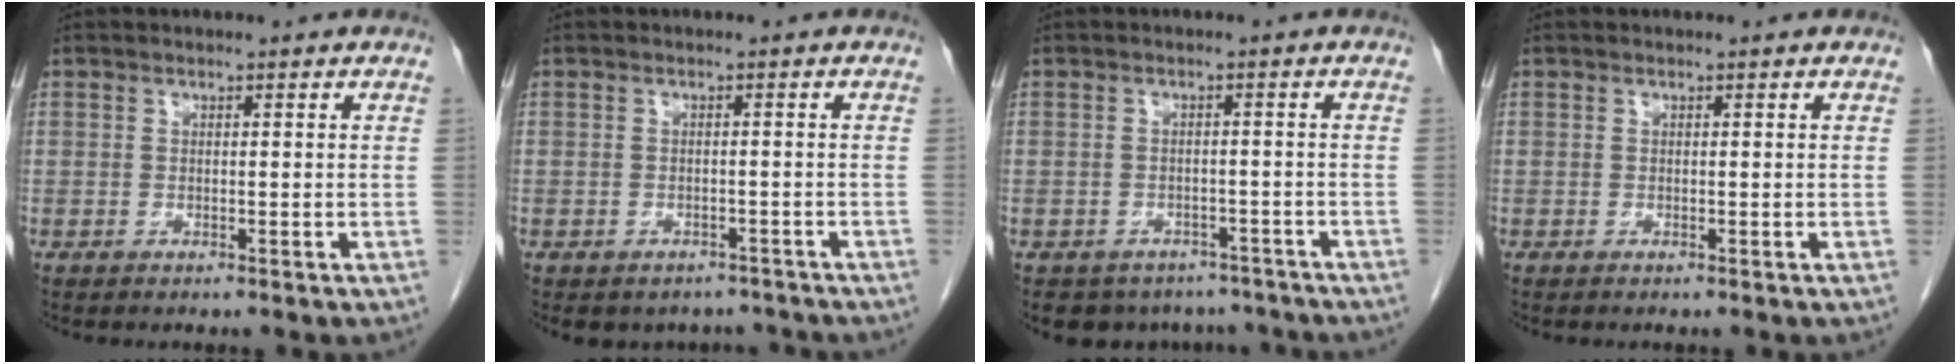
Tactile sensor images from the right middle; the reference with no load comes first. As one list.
[{"total": 5.8, "force": [-4.9, 3.0, 0.5], "torque": [0.008, 0.012, -0.055]}, {"total": 8.3, "force": [-6.8, 4.7, 0.9], "torque": [-0.003, 0.011, -0.076]}, {"total": 0.0}]